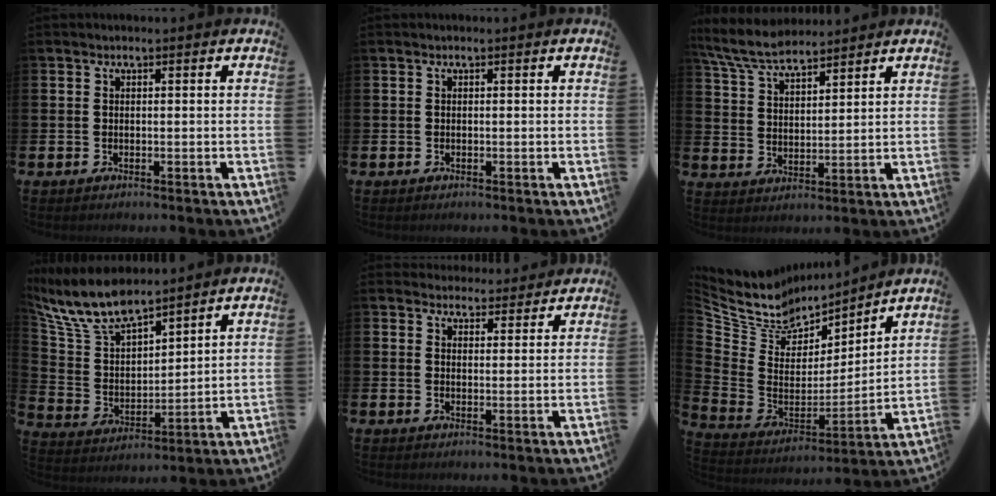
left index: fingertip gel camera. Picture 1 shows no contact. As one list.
[{"total": 0.0}, {"total": 7.0, "force": [6.5, 1.3, 2.2], "torque": [-0.072, -0.020, 0.122]}, {"total": 9.5, "force": [8.5, 2.4, 3.5], "torque": [-0.113, -0.045, 0.155]}, {"total": 3.7, "force": [3.6, 1.0, -0.1], "torque": [0.001, -0.019, 0.064]}, {"total": 7.9, "force": [6.9, 3.8, -0.1], "torque": [-0.061, -0.057, 0.127]}]